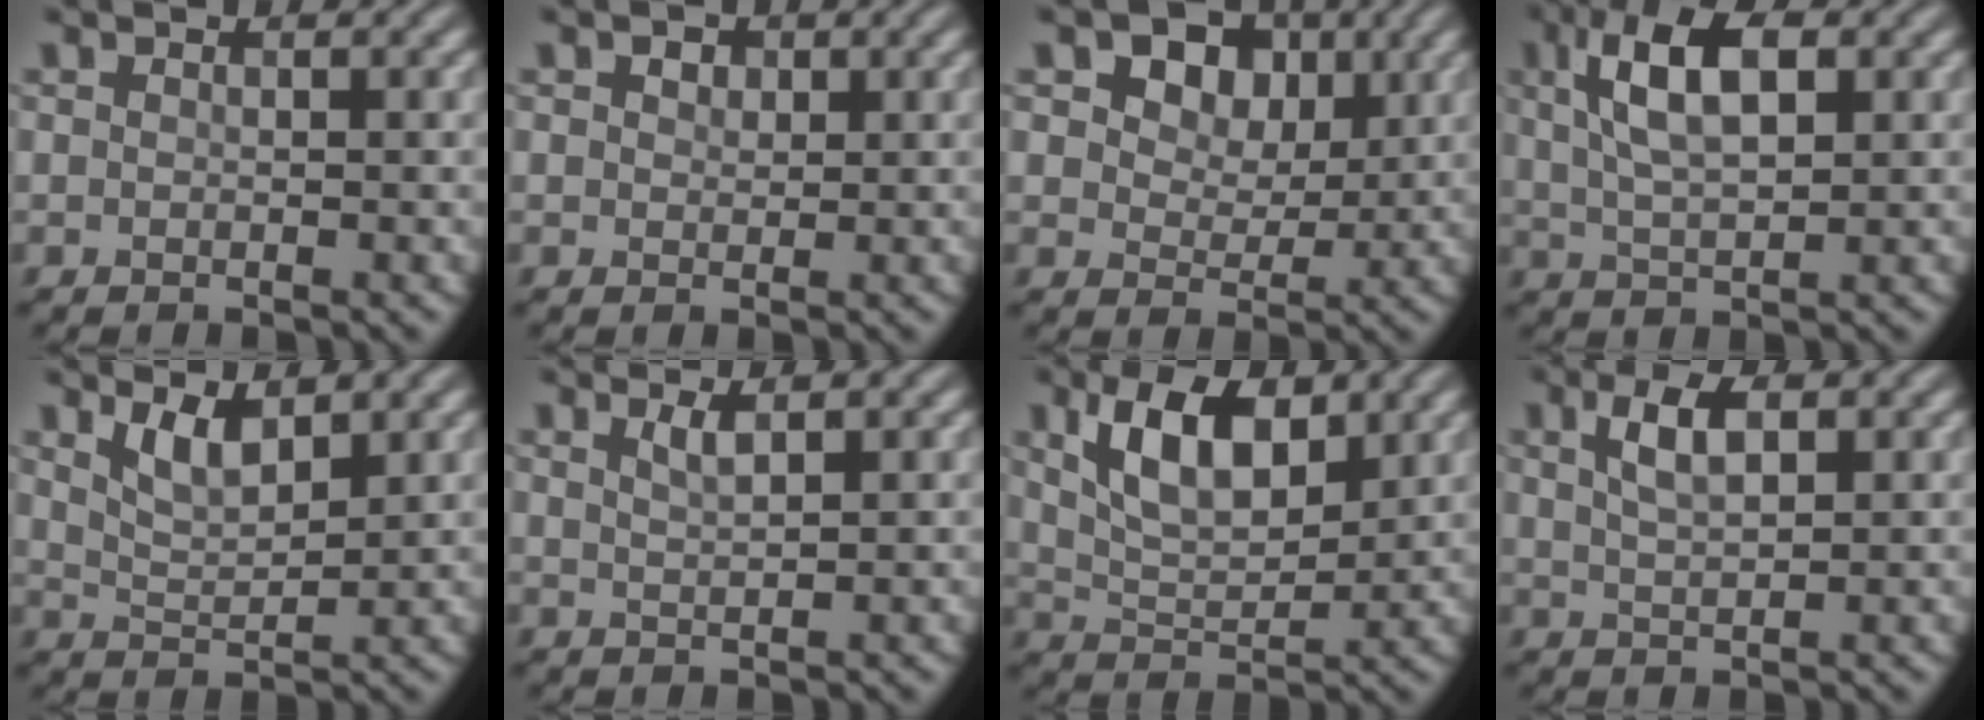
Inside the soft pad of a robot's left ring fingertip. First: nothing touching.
{"total": 1.5, "force": [0.8, 1.0, 0.7], "torque": [-0.009, 0.000, 0.011]}
{"total": 8.5, "force": [4.1, 5.8, 4.6], "torque": [-0.092, 0.009, 0.058]}
{"total": 6.9, "force": [2.4, 3.0, 5.7], "torque": [-0.110, 0.012, 0.040]}
{"total": 3.0, "force": [2.0, 1.0, 2.0], "torque": [-0.043, -0.008, 0.042]}
{"total": 1.6, "force": [0.9, 0.4, 1.2], "torque": [-0.019, 0.002, 0.015]}
{"total": 6.4, "force": [2.8, 3.2, 4.8], "torque": [-0.096, 0.000, 0.050]}
{"total": 3.3, "force": [1.4, 1.2, 2.7], "torque": [-0.053, 0.006, 0.028]}